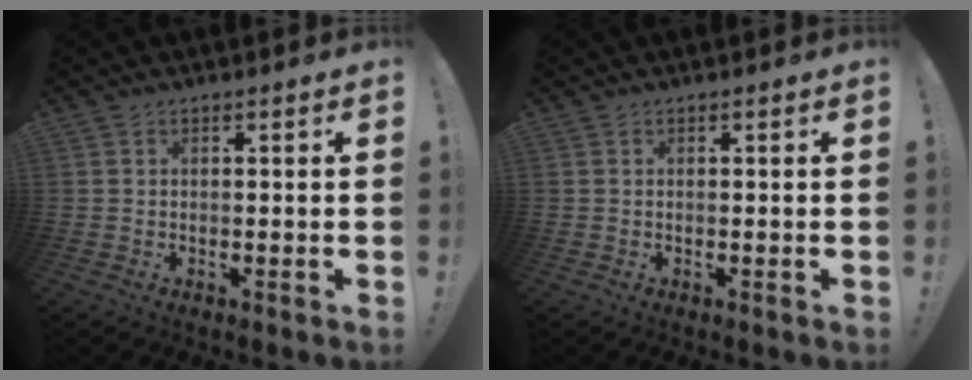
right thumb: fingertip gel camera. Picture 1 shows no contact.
{"total": 0.0}